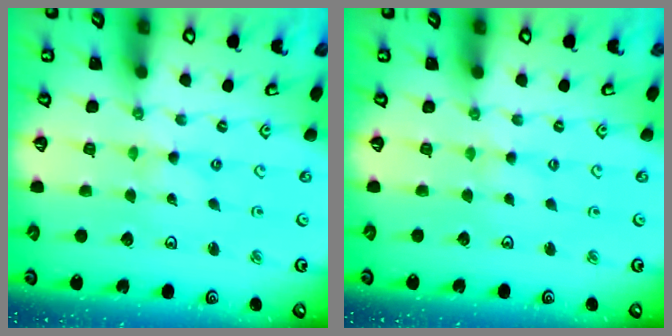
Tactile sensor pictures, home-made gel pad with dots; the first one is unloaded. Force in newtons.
{"total": 2.1, "press": 2.0, "slide": 0.4}